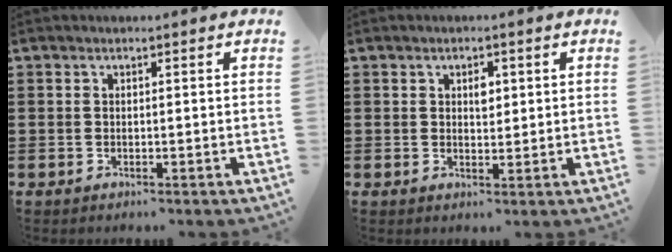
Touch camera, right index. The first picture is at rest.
{"total": 2.3, "force": [0.8, 1.3, 1.7], "torque": [-0.019, 0.000, 0.010]}